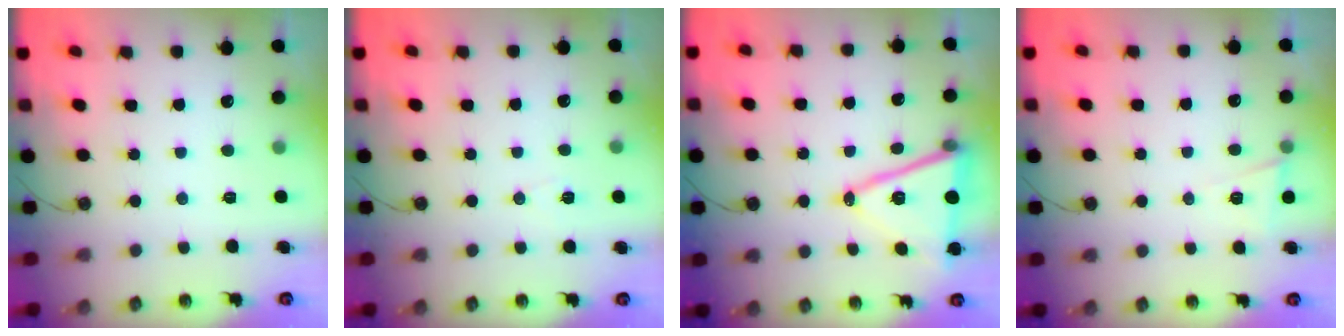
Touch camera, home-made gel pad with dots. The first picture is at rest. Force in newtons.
{"total": 3.9, "press": 3.3, "slide": 2.2}
{"total": 15.0, "press": 14.5, "slide": 3.7}
{"total": 4.5, "press": 3.7, "slide": 2.6}